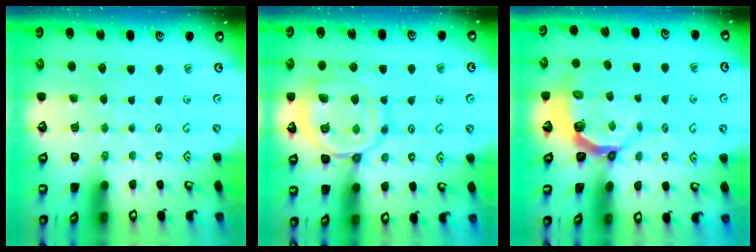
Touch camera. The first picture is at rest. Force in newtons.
{"total": 13.6, "press": 13.6, "slide": 1.3}
{"total": 4.7, "press": 3.6, "slide": 3.0}